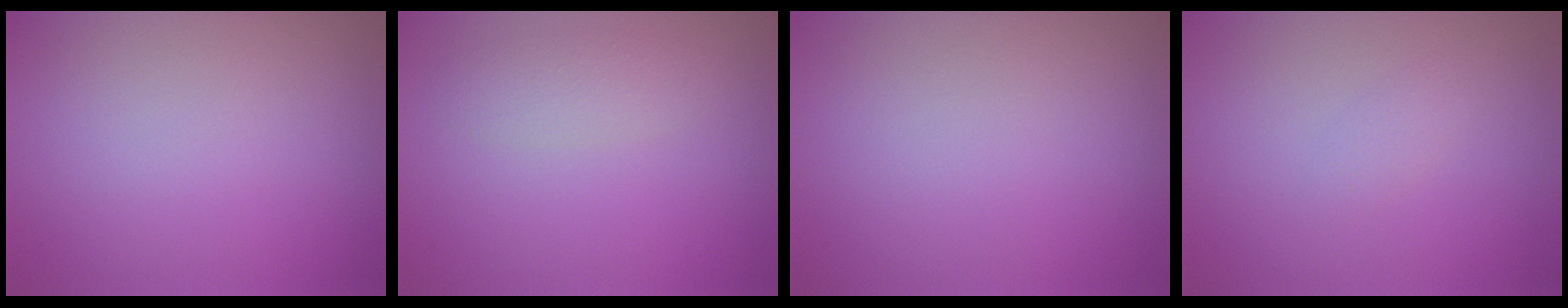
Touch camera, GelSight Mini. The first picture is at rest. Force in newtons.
{"total": 1.7, "press": 1.7, "slide": 0.1}
{"total": 0.0}
{"total": 0.7, "press": 0.7, "slide": 0.0}